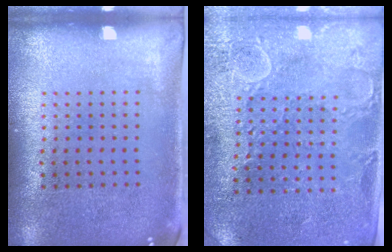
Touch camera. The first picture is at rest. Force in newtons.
{"total": 2.7, "press": 2.7, "slide": 0.6}